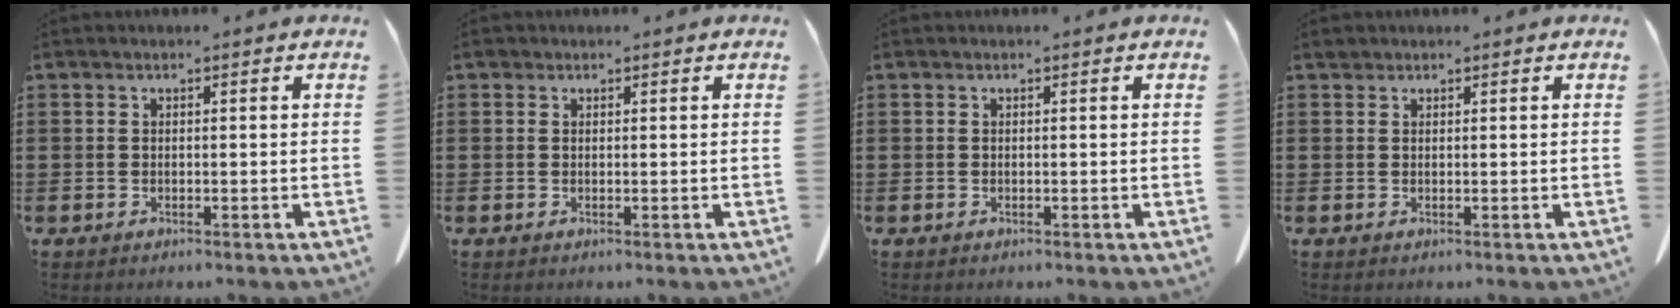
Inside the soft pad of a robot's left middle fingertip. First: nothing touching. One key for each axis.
{"total": 0.6, "fx": 0.3, "fy": 0.5, "fz": 0.1, "tx": -0.005, "ty": 0.005, "tz": 0.005}
{"total": 0.0}
{"total": 0.6, "fx": 0.5, "fy": 0.3, "fz": 0.1, "tx": -0.004, "ty": 0.002, "tz": 0.010}